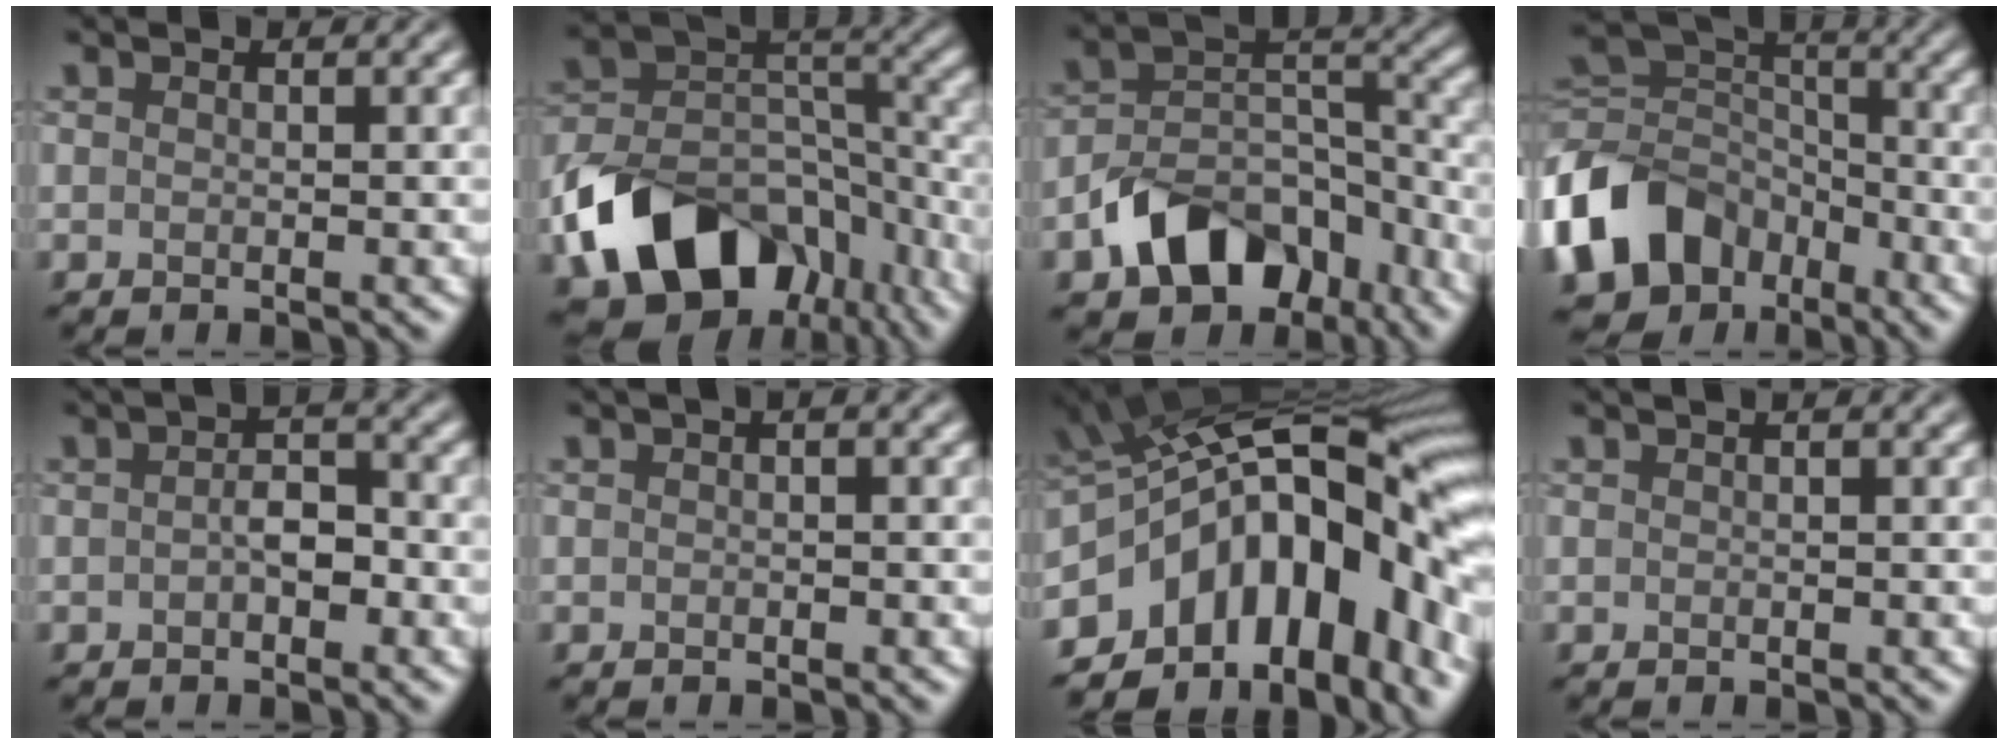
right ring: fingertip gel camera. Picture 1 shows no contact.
{"total": 12.9, "force": [-6.7, 8.8, 6.6], "torque": [-0.124, 0.004, -0.127]}
{"total": 9.5, "force": [-5.5, 6.1, 4.8], "torque": [-0.074, 0.005, -0.107]}
{"total": 11.6, "force": [-4.8, 8.7, 6.0], "torque": [-0.148, 0.000, -0.106]}
{"total": 2.3, "force": [-0.5, 1.0, 2.0], "torque": [-0.039, 0.005, -0.013]}
{"total": 0.7, "force": [0.0, 0.3, 0.7], "torque": [-0.016, 0.000, -0.002]}
{"total": 15.5, "force": [-4.2, 8.9, 11.9], "torque": [-0.161, 0.019, -0.075]}
{"total": 0.0}